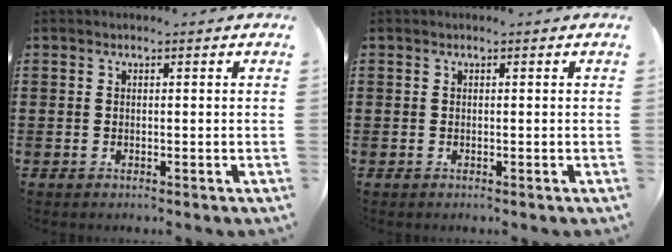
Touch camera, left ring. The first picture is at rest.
{"total": 0.0}